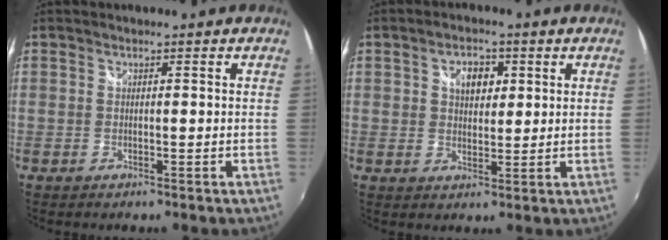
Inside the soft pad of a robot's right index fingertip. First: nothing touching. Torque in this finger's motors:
{"motor_torque": [0.03, 0.01, 0.04, 0.05]}